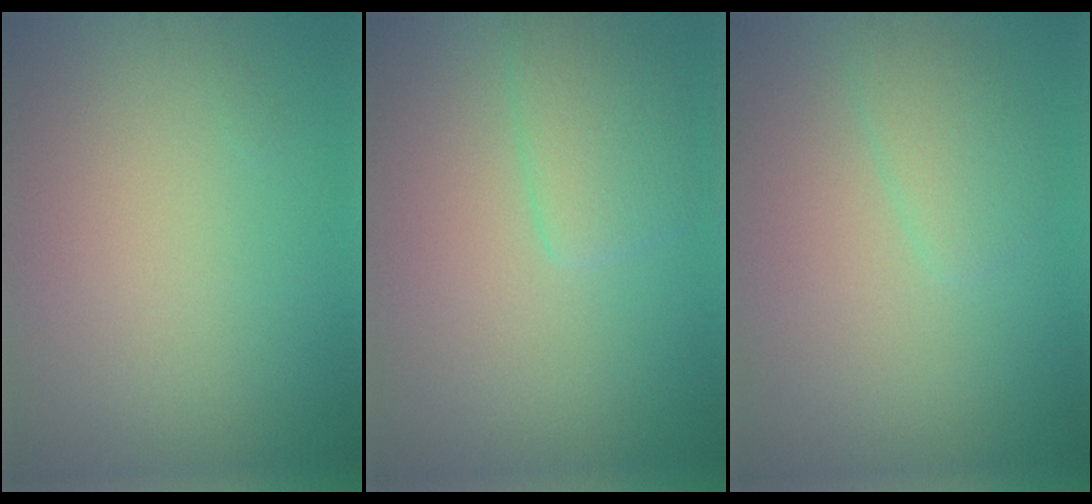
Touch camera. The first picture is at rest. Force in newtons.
{"total": 2.8, "press": 2.8, "slide": 0.3}
{"total": 2.2, "press": 2.1, "slide": 0.2}